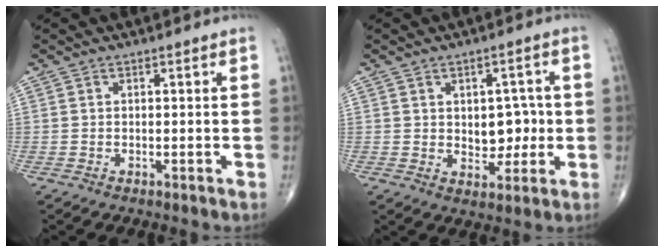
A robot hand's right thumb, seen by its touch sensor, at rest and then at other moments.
{"total": 6.9, "force": [0.2, 4.8, 4.9], "torque": [-0.029, -0.001, 0.009]}